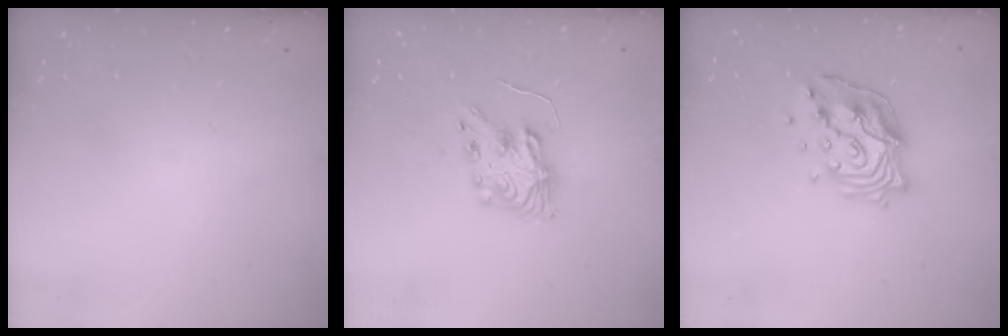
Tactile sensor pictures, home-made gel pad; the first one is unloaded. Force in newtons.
{"total": 8.5, "press": 8.5, "slide": 0.3}
{"total": 14.9, "press": 14.8, "slide": 1.4}